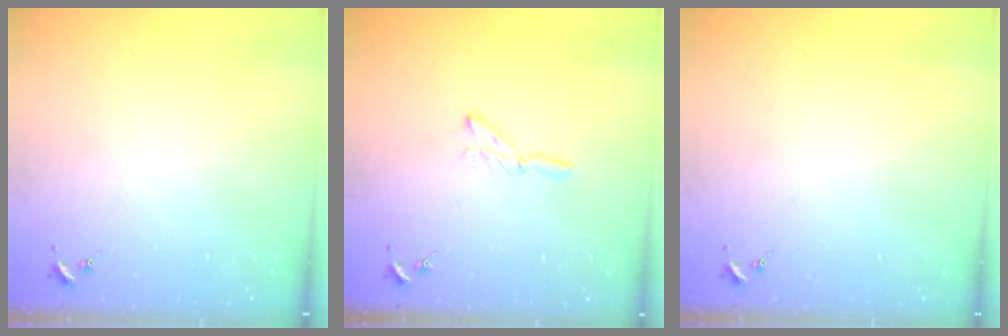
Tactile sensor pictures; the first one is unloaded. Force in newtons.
{"total": 3.5, "press": 3.4, "slide": 0.4}
{"total": 0.0}